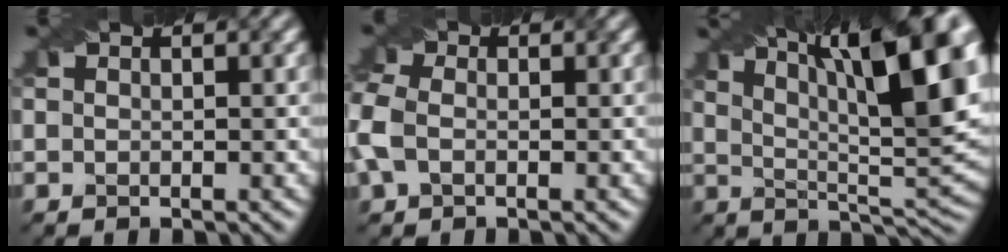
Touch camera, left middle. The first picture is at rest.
{"total": 4.0, "force": [-0.5, 2.9, 2.7], "torque": [-0.075, 0.006, -0.022]}
{"total": 15.5, "force": [7.1, 4.8, 12.9], "torque": [-0.178, 0.019, 0.113]}